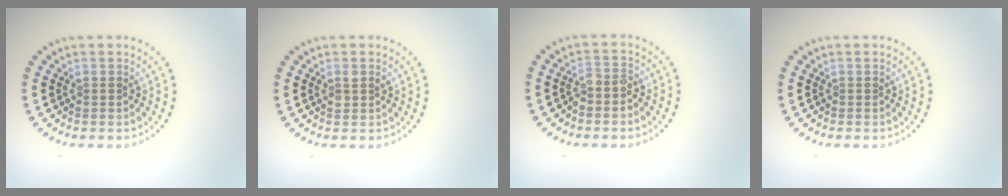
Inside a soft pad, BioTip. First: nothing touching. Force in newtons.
{"total": 1.1, "press": 1.0, "slide": 0.4}
{"total": 1.8, "press": 1.6, "slide": 0.9}
{"total": 0.0}